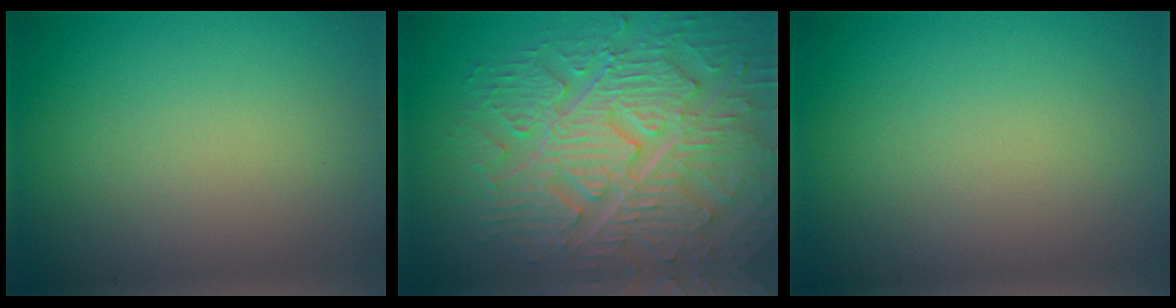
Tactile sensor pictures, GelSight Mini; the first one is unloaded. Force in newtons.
{"total": 9.2, "press": 6.8, "slide": 6.2}
{"total": 0.0}